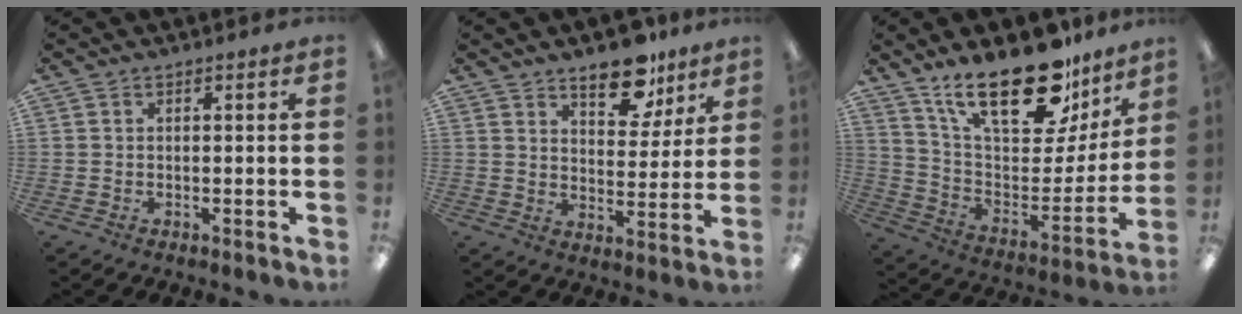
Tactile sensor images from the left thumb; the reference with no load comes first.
{"total": 11.8, "force": [8.6, 5.6, 5.9], "torque": [-0.060, -0.050, 0.147]}
{"total": 25.6, "force": [18.0, 10.4, 15.0], "torque": [-0.226, -0.120, 0.310]}